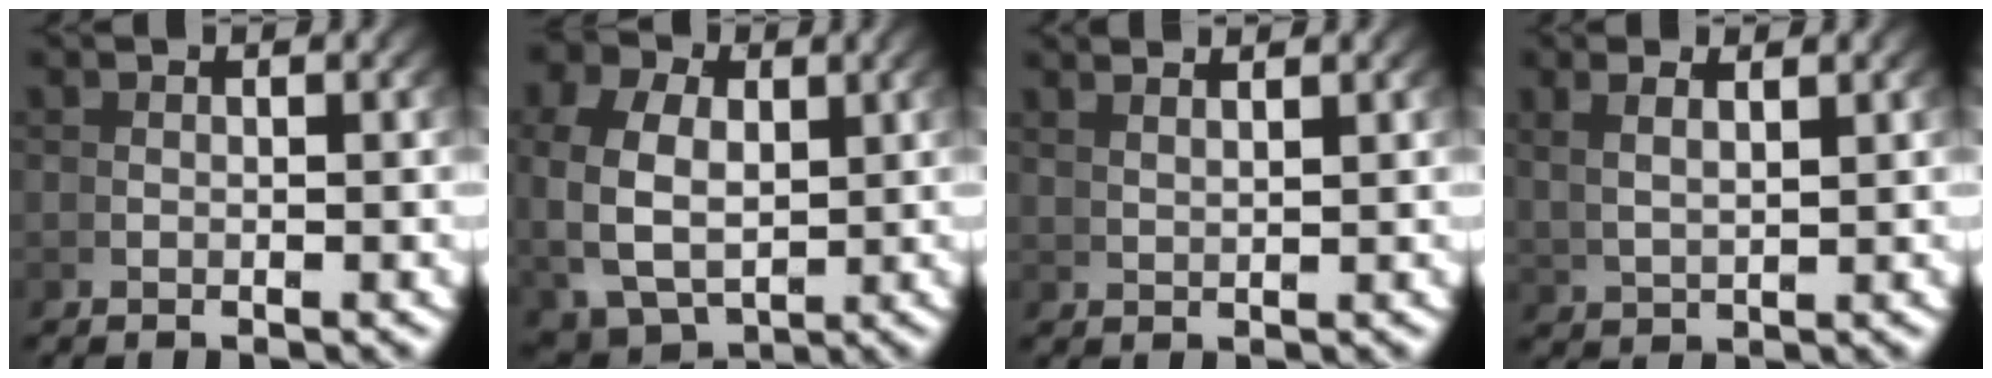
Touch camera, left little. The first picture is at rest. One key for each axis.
{"total": 8.1, "fx": 0.6, "fy": 6.4, "fz": 5.0, "tx": -0.116, "ty": -0.032, "tz": 0.025}
{"total": 2.7, "fx": 2.5, "fy": -0.9, "fz": 0.6, "tx": 0.003, "ty": 0.007, "tz": 0.050}
{"total": 2.4, "fx": 2.0, "fy": 0.0, "fz": 1.4, "tx": -0.019, "ty": 0.005, "tz": 0.047}